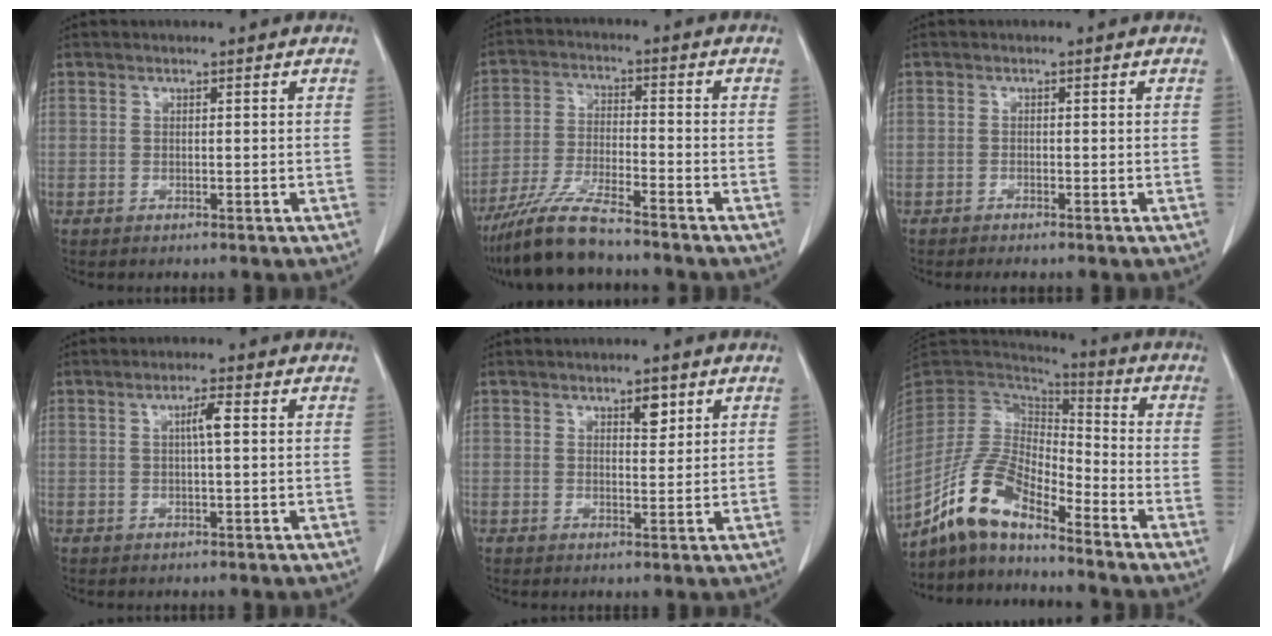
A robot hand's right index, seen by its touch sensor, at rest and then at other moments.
{"total": 9.6, "force": [-8.1, 0.7, 5.1], "torque": [-0.103, -0.026, -0.154]}
{"total": 1.1, "force": [-0.9, 0.1, 0.5], "torque": [-0.009, -0.003, -0.014]}
{"total": 2.7, "force": [0.5, 0.1, 2.6], "torque": [-0.046, 0.003, 0.007]}
{"total": 2.7, "force": [1.6, 1.1, 1.9], "torque": [-0.028, -0.005, 0.025]}
{"total": 11.8, "force": [-9.0, 3.4, 6.7], "torque": [-0.146, 0.019, -0.175]}